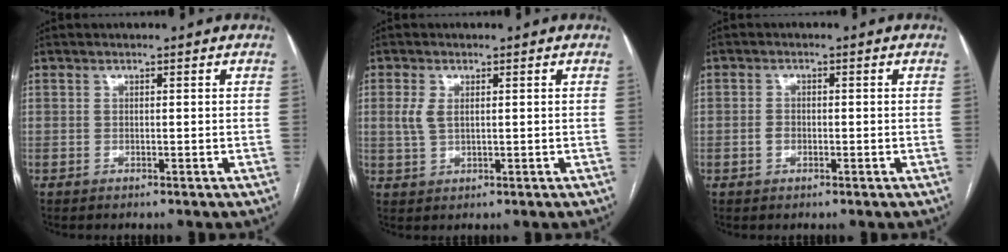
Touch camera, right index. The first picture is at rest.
{"total": 2.9, "force": [0.6, 1.6, 2.4], "torque": [-0.057, 0.005, 0.018]}
{"total": 1.5, "force": [-0.5, 1.0, 1.0], "torque": [-0.019, 0.003, -0.007]}